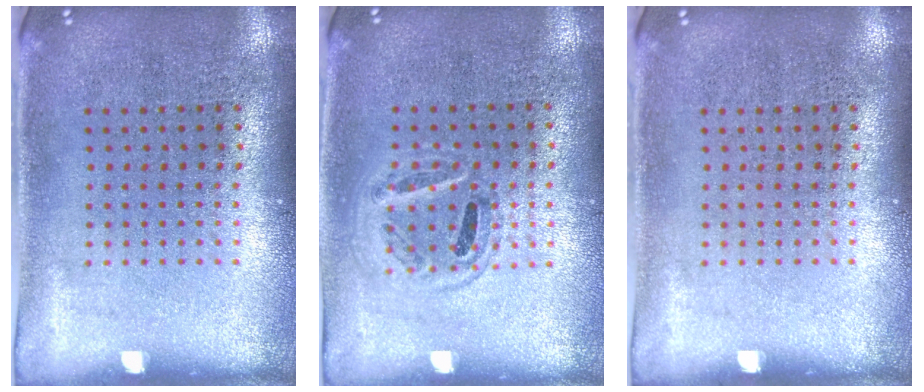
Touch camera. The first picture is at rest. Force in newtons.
{"total": 0.9, "press": 0.9, "slide": 0.2}
{"total": 0.0}